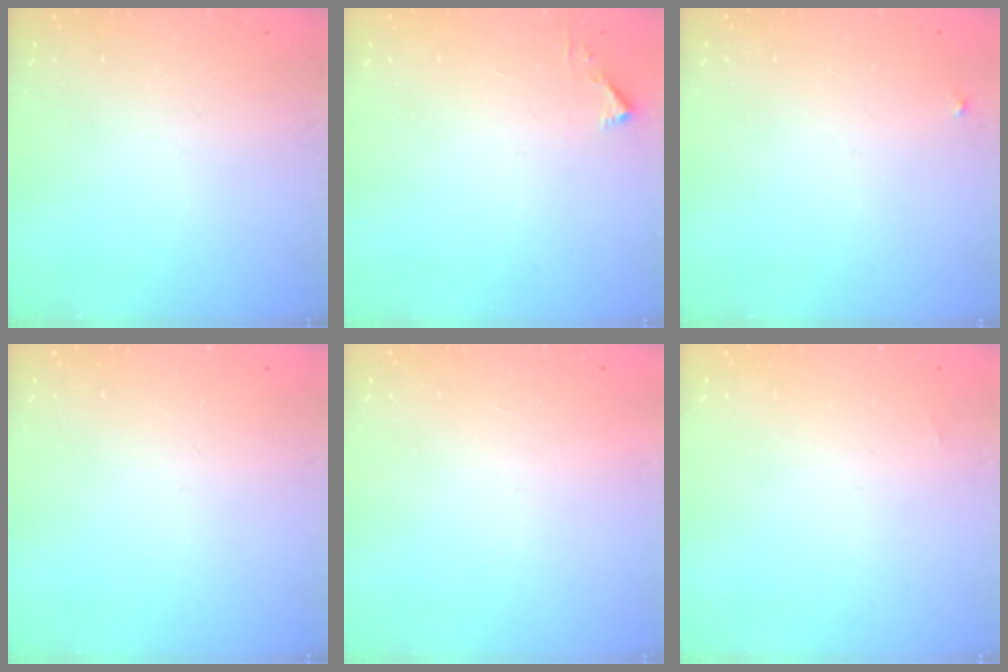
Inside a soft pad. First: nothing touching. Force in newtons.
{"total": 2.3, "press": 2.3, "slide": 0.2}
{"total": 3.3, "press": 3.3, "slide": 0.4}
{"total": 0.0}
{"total": 1.6, "press": 1.6, "slide": 0.1}
{"total": 1.3, "press": 1.3, "slide": 0.2}